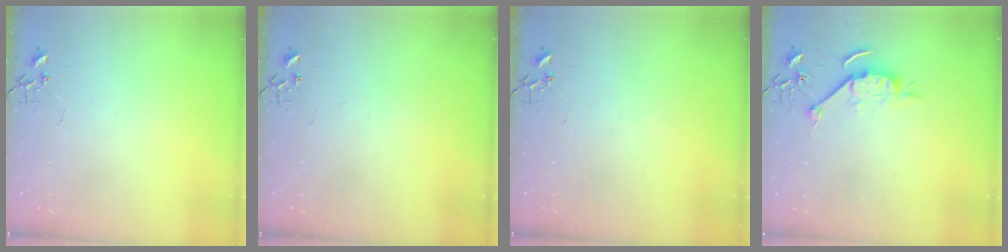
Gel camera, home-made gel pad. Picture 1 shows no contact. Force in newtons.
{"total": 0.0}
{"total": 0.0}
{"total": 7.9, "press": 7.9, "slide": 0.9}